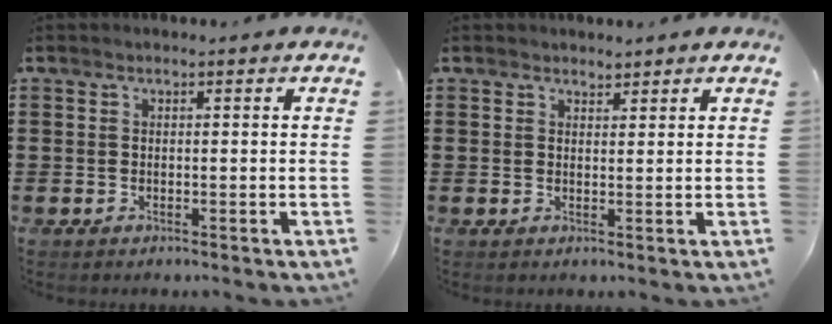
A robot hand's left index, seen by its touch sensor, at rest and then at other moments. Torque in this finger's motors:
{"motor_torque": [1.11, -0.86, 0.08, 0.00]}